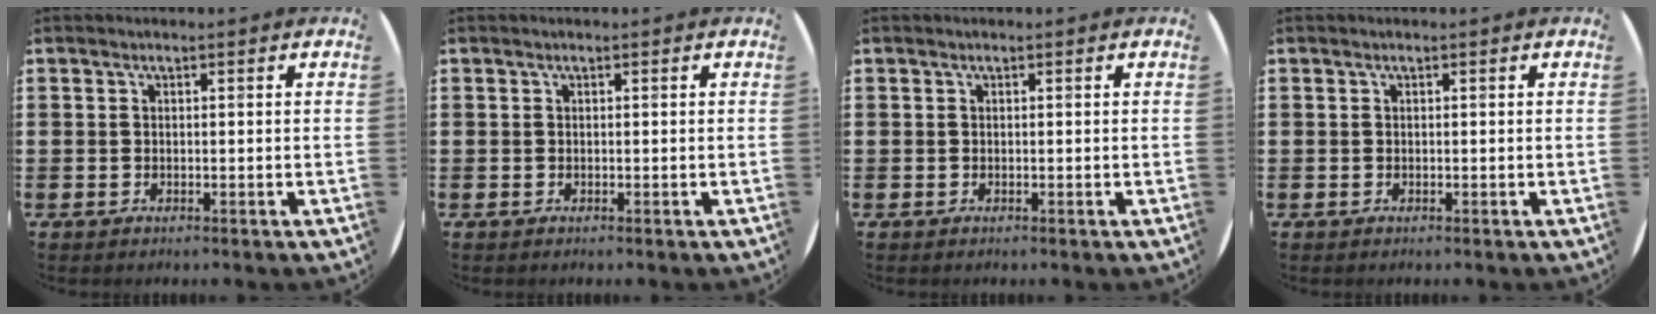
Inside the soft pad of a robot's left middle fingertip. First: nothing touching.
{"total": 0.0}
{"total": 0.0}
{"total": 0.0}